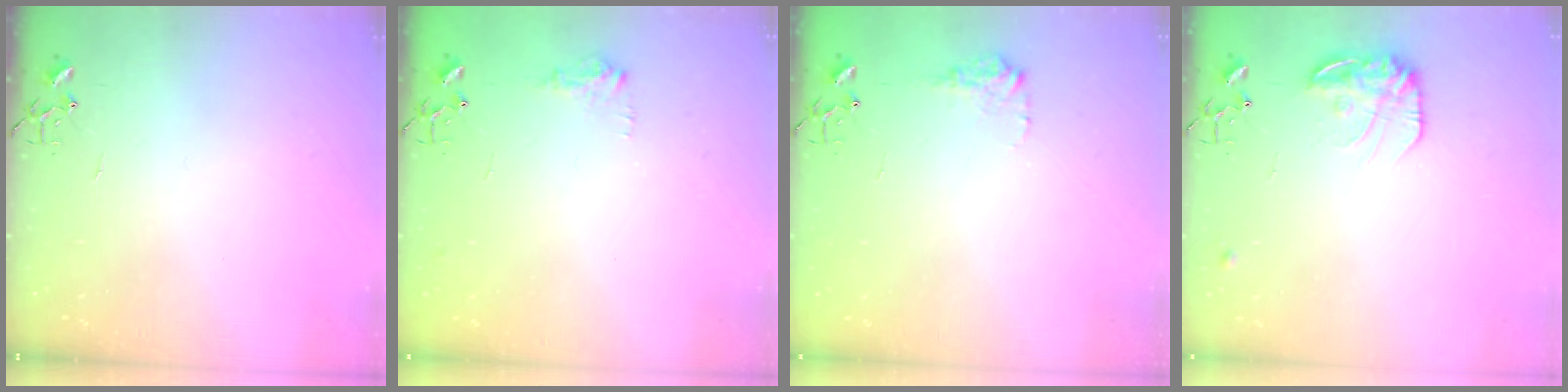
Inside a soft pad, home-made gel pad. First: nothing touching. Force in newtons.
{"total": 8.4, "press": 8.4, "slide": 0.3}
{"total": 8.9, "press": 8.9, "slide": 0.3}
{"total": 14.1, "press": 14.1, "slide": 0.9}